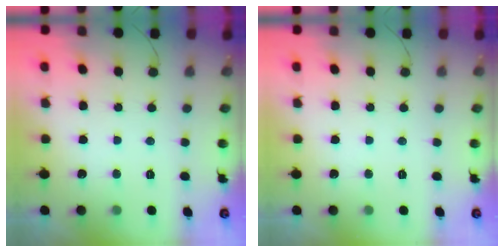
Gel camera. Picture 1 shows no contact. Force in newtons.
{"total": 0.0}